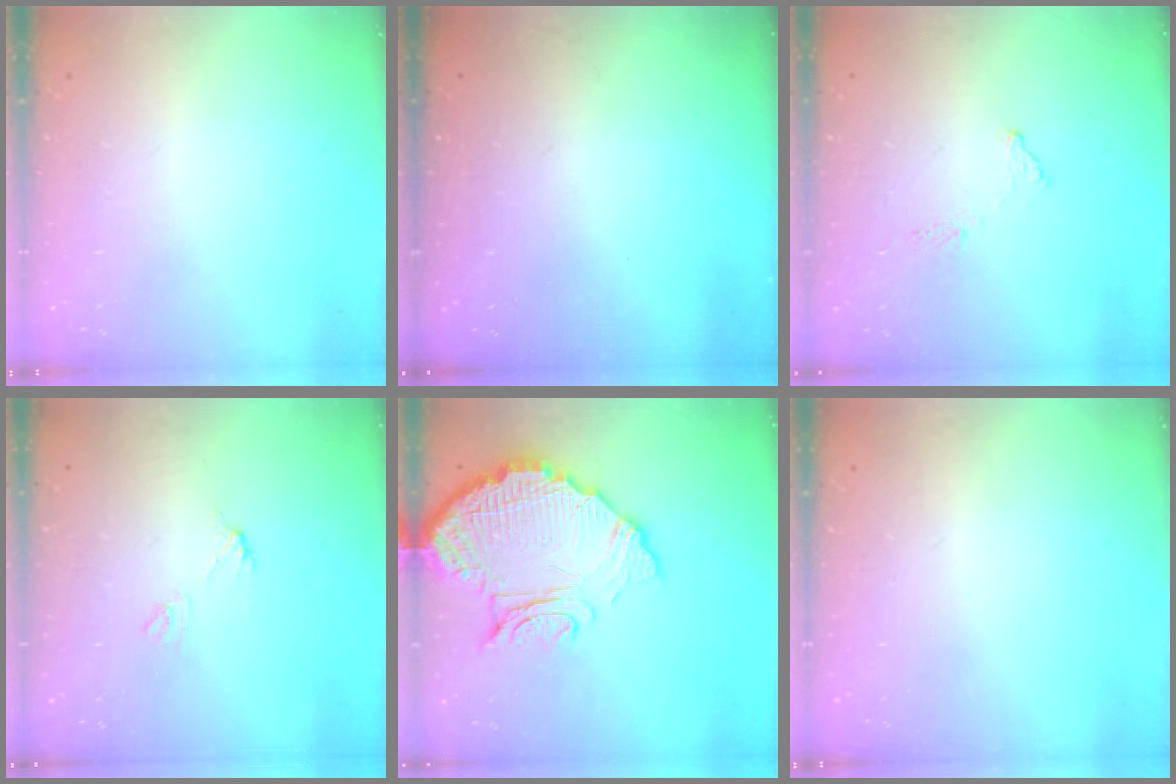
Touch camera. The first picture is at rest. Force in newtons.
{"total": 2.8, "press": 2.8, "slide": 0.3}
{"total": 8.0, "press": 8.0, "slide": 0.4}
{"total": 5.2, "press": 5.1, "slide": 0.3}
{"total": 14.9, "press": 14.8, "slide": 1.4}
{"total": 0.0}